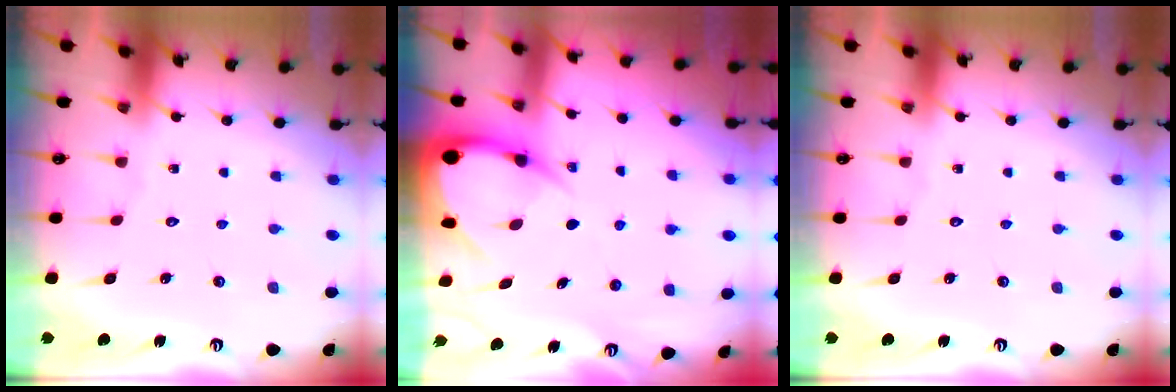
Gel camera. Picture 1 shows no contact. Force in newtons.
{"total": 7.5, "press": 7.4, "slide": 0.7}
{"total": 0.0}